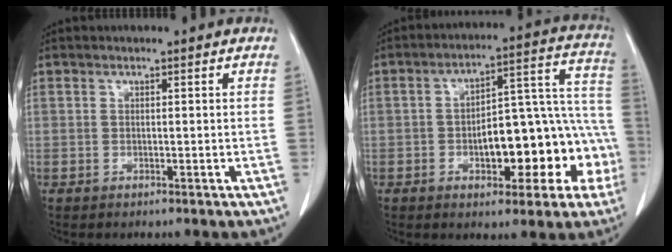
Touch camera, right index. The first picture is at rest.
{"total": 16.2, "force": [-4.3, 6.7, 14.1], "torque": [-0.169, 0.056, -0.049]}